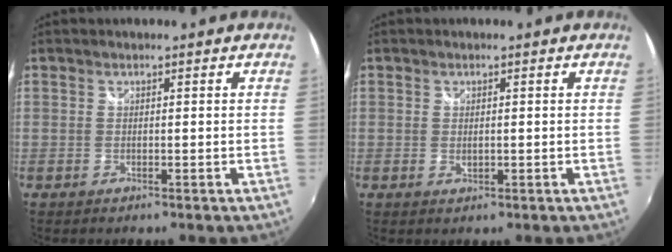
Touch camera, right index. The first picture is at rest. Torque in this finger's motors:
{"motor_torque": [-0.06, 0.00, 0.08, 0.00]}